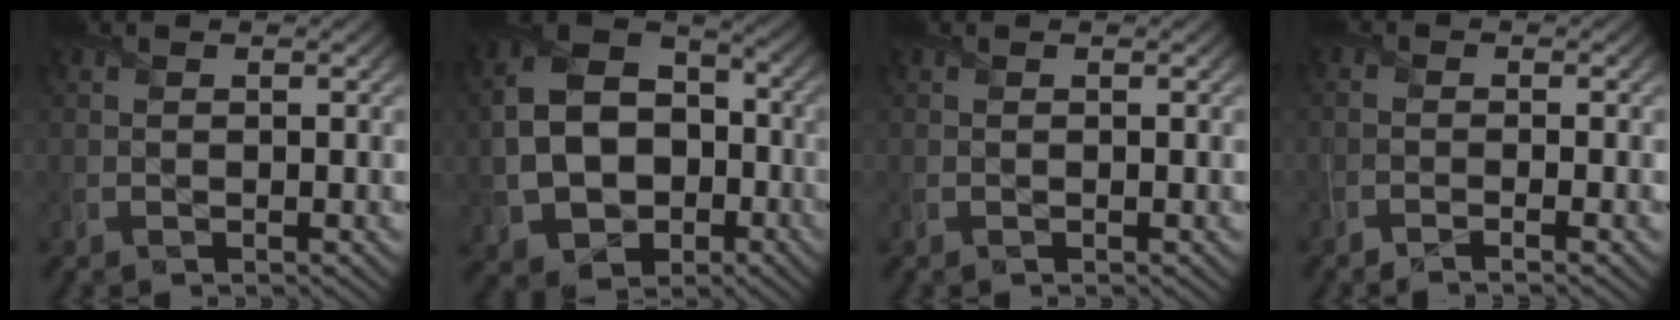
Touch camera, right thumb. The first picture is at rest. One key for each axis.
{"total": 13.1, "fx": -2.4, "fy": 9.7, "fz": 8.4, "tx": -0.184, "ty": -0.016, "tz": -0.047}
{"total": 0.0}
{"total": 2.0, "fx": -1.2, "fy": 0.3, "fz": 1.6, "tx": -0.025, "ty": 0.001, "tz": -0.034}